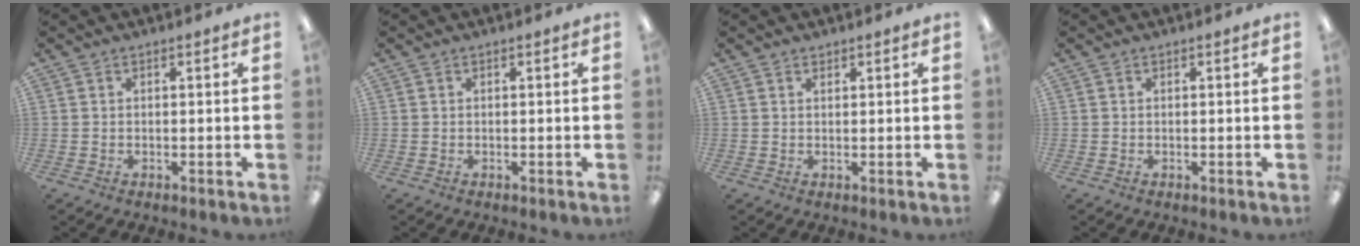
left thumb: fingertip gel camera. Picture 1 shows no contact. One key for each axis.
{"total": 0.0}
{"total": 0.8, "fx": 0.7, "fy": 0.3, "fz": 0.2, "tx": -0.003, "ty": 0.001, "tz": 0.014}
{"total": 0.0}